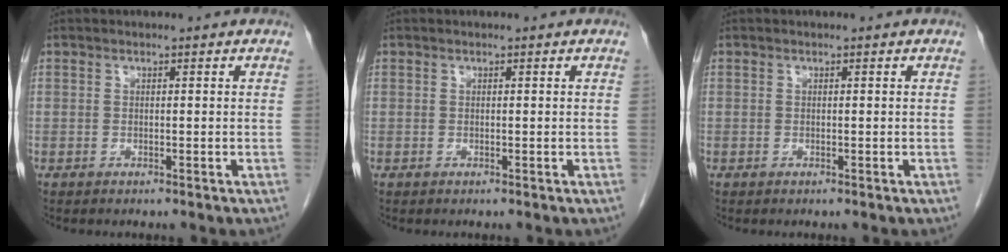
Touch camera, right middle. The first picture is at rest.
{"total": 0.0}
{"total": 0.0}